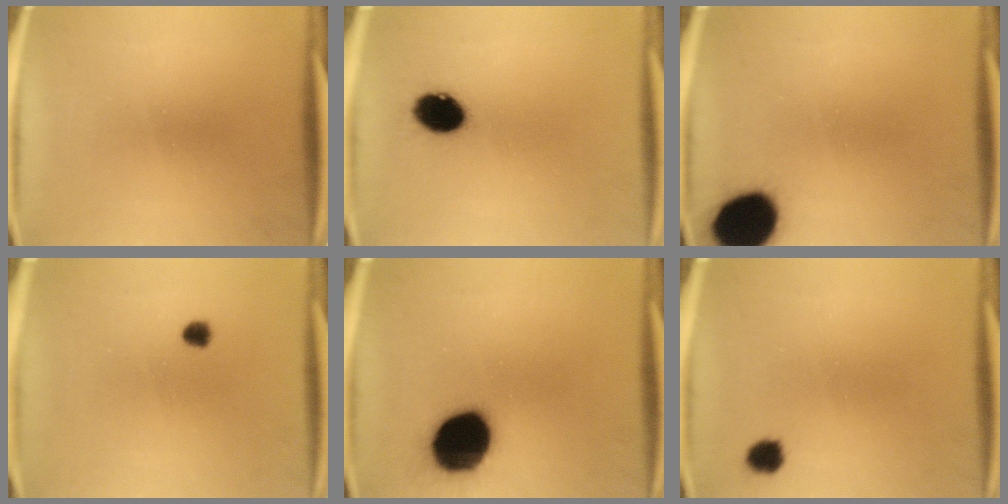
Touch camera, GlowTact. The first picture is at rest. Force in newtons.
{"total": 8.6}
{"total": 15.1}
{"total": 2.3}
{"total": 19.3}
{"total": 2.8}